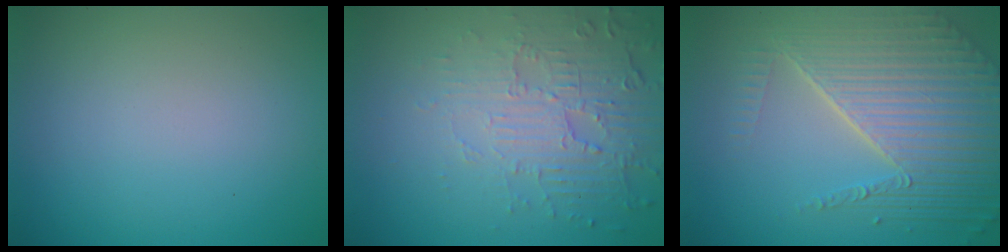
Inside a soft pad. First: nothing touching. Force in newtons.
{"total": 5.7, "press": 3.7, "slide": 4.3}
{"total": 8.4, "press": 5.6, "slide": 6.3}